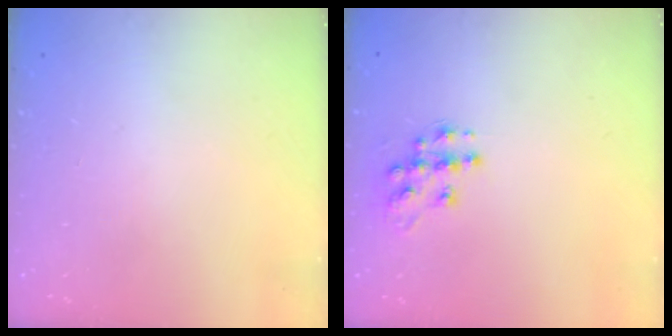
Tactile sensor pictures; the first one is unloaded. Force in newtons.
{"total": 11.4, "press": 11.4, "slide": 0.8}